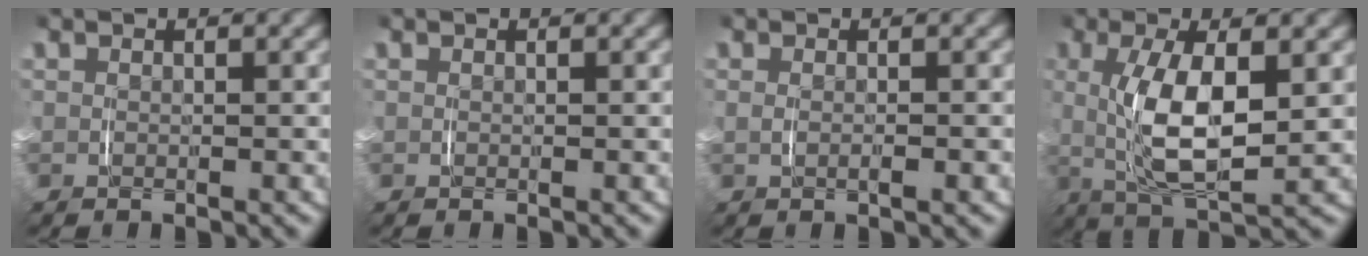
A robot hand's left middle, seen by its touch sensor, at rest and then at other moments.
{"total": 0.0}
{"total": 0.8, "force": [-0.3, -0.2, 0.7], "torque": [-0.014, -0.002, -0.003]}
{"total": 6.2, "force": [0.3, 1.8, 5.9], "torque": [-0.112, -0.006, 0.012]}